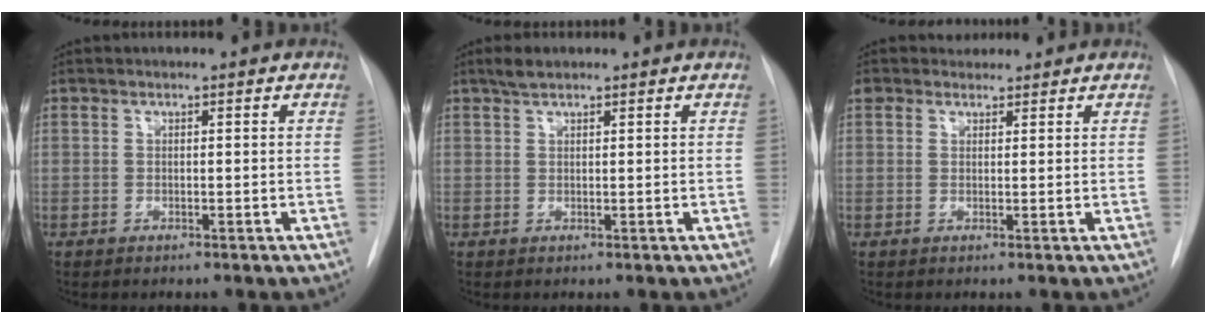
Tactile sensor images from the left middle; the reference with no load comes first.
{"total": 2.0, "force": [1.6, 0.6, 1.1], "torque": [-0.026, 0.007, 0.030]}
{"total": 2.8, "force": [2.2, 1.7, 0.0], "torque": [-0.003, 0.019, 0.038]}